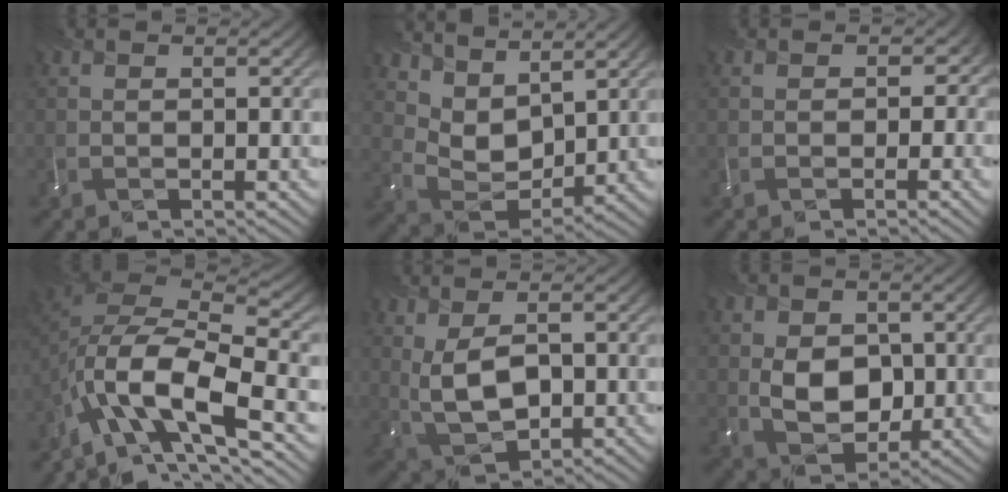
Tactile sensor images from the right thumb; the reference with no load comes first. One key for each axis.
{"total": 8.1, "fx": 5.6, "fy": 4.2, "fz": 3.9, "tx": -0.105, "ty": 0.001, "tz": 0.103}
{"total": 3.6, "fx": -0.7, "fy": 3.2, "fz": 1.6, "tx": -0.023, "ty": -0.002, "tz": -0.005}
{"total": 14.6, "fx": -7.5, "fy": 5.5, "fz": 11.3, "tx": -0.241, "ty": -0.010, "tz": -0.136}
{"total": 6.3, "fx": 0.3, "fy": 3.8, "fz": 5.0, "tx": -0.117, "ty": -0.005, "tz": 0.010}
{"total": 7.0, "fx": -0.3, "fy": 5.4, "fz": 4.5, "tx": -0.092, "ty": -0.012, "tz": -0.005}